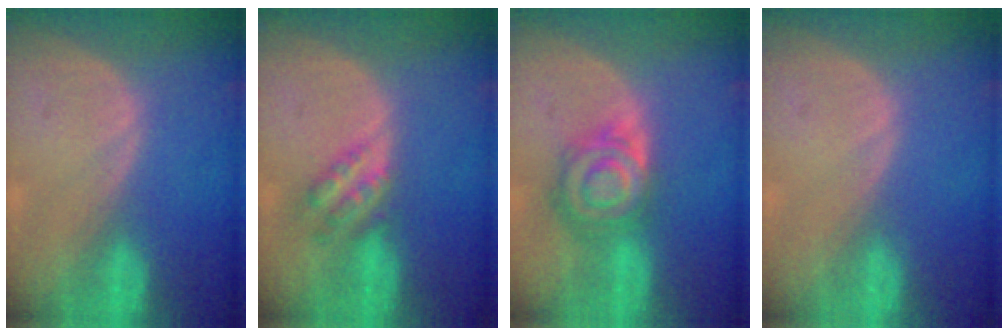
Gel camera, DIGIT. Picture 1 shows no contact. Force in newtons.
{"total": 4.5, "press": 4.0, "slide": 2.0}
{"total": 8.0, "press": 7.1, "slide": 3.7}
{"total": 0.0}